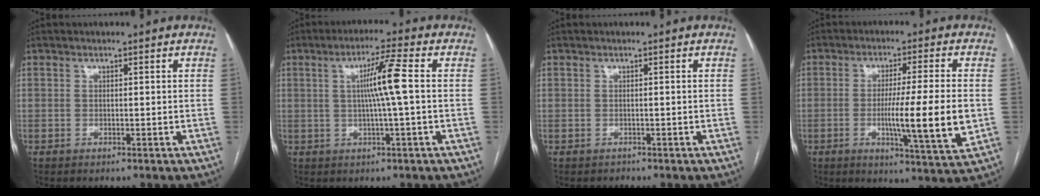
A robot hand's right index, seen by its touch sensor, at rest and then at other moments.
{"total": 6.8, "force": [0.7, -0.9, 6.7], "torque": [-0.116, 0.004, 0.012]}
{"total": 0.6, "force": [-0.4, 0.5, -0.2], "torque": [-0.003, 0.003, -0.009]}
{"total": 12.4, "force": [-1.9, -0.5, 12.2], "torque": [-0.197, -0.023, -0.035]}